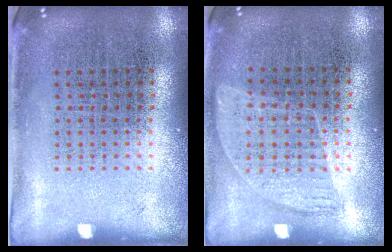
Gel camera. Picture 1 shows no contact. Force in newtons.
{"total": 1.0, "press": 0.8, "slide": 0.5}